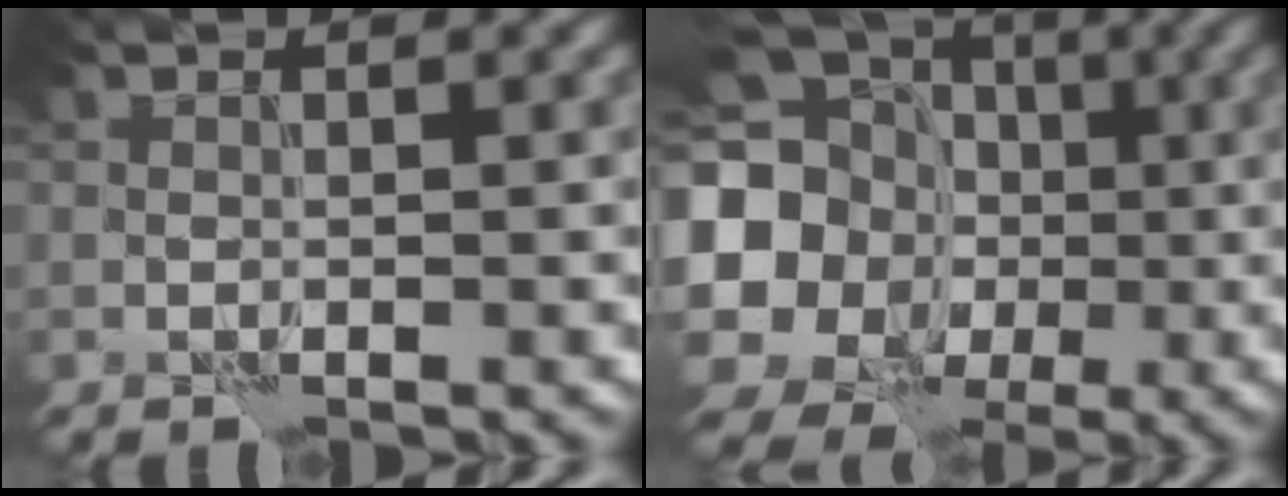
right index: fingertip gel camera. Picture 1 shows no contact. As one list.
[{"total": 18.8, "force": [0.6, 17.5, 6.9], "torque": [-0.182, 0.008, -0.030]}]